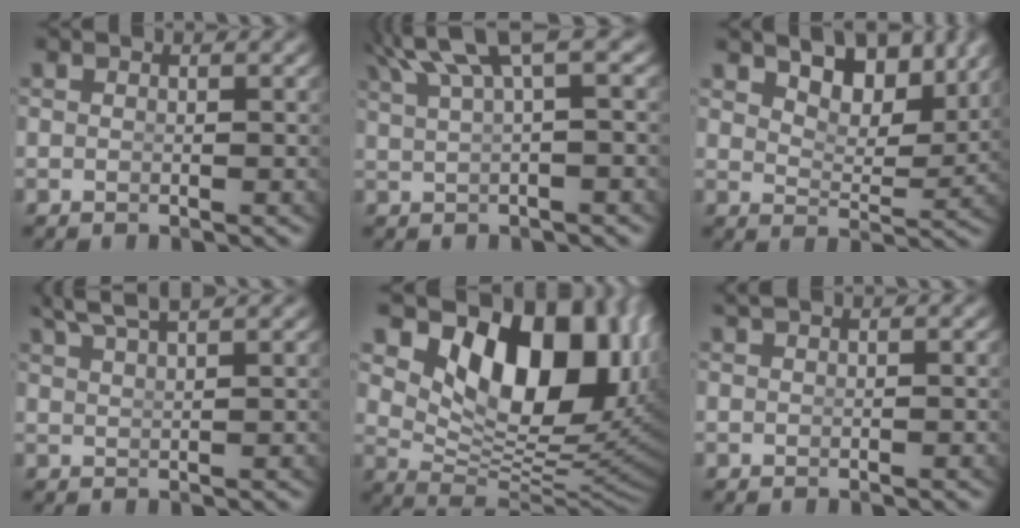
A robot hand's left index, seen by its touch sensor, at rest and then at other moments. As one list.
[{"total": 5.1, "force": [3.1, 1.1, 3.9], "torque": [-0.058, 0.015, 0.053]}, {"total": 6.6, "force": [4.9, 2.6, 3.6], "torque": [-0.054, -0.007, 0.078]}, {"total": 3.9, "force": [3.5, -0.1, 1.7], "torque": [-0.030, 0.002, 0.067]}, {"total": 16.3, "force": [4.7, 9.1, 12.7], "torque": [-0.194, -0.015, 0.083]}, {"total": 0.7, "force": [0.5, -0.5, 0.1], "torque": [-0.001, 0.001, 0.011]}]